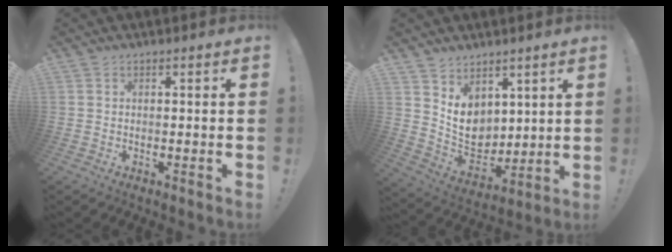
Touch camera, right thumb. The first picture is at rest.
{"total": 10.0, "force": [4.5, 8.0, 4.1], "torque": [-0.074, -0.051, 0.096]}